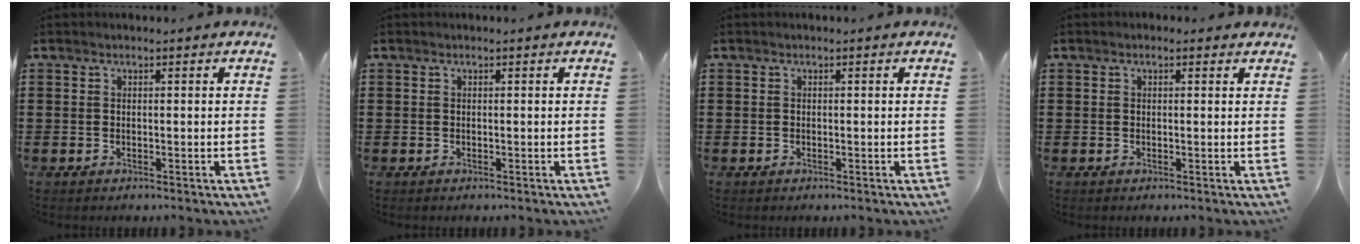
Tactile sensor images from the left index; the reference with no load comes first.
{"total": 0.0}
{"total": 0.0}
{"total": 0.6, "force": [0.2, 0.4, 0.4], "torque": [-0.009, 0.005, 0.003]}